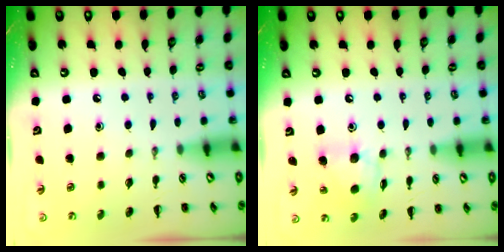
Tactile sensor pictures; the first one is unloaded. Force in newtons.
{"total": 9.6, "press": 9.5, "slide": 1.0}